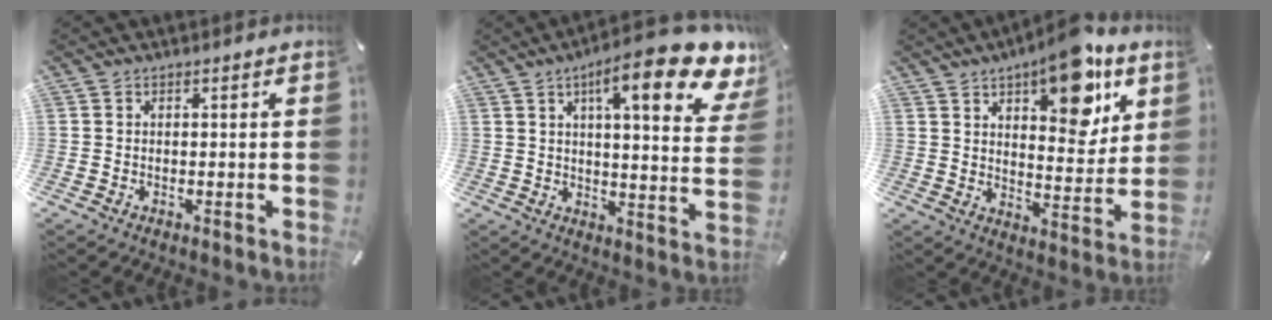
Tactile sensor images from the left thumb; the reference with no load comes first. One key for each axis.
{"total": 18.0, "fx": 10.0, "fy": 4.3, "fz": 14.4, "tx": -0.220, "ty": -0.050, "tz": 0.151}
{"total": 15.6, "fx": 9.4, "fy": 6.7, "fz": 10.5, "tx": -0.133, "ty": -0.055, "tz": 0.155}